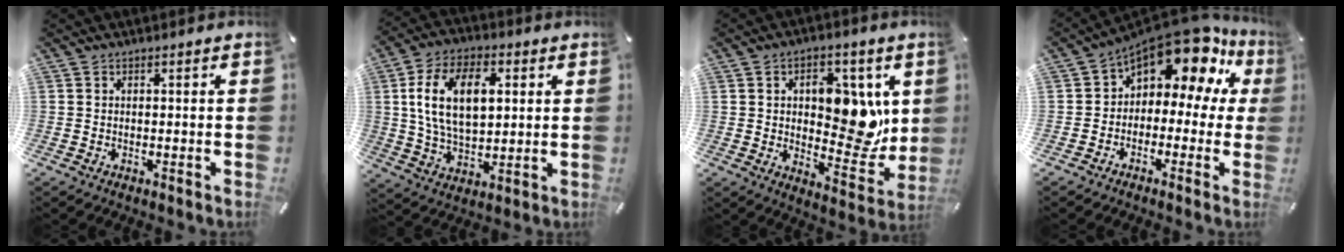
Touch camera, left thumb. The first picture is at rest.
{"total": 15.0, "force": [3.7, 9.0, 11.4], "torque": [-0.240, 0.009, 0.061]}
{"total": 14.4, "force": [3.0, 8.8, 11.0], "torque": [-0.111, -0.017, 0.050]}
{"total": 13.9, "force": [9.2, 6.8, 7.9], "torque": [-0.129, -0.076, 0.157]}